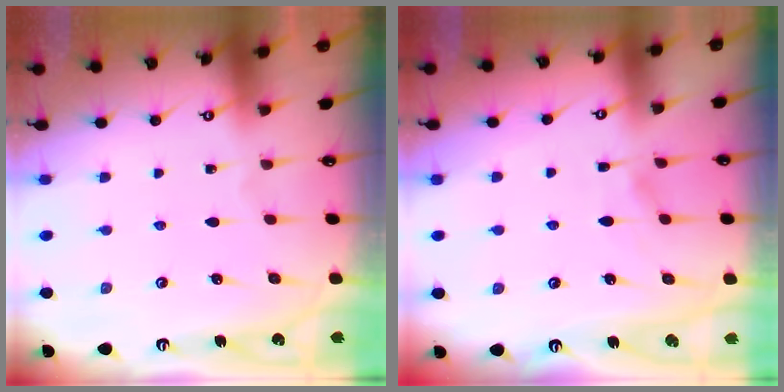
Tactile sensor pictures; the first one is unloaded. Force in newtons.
{"total": 4.2, "press": 4.2, "slide": 0.5}